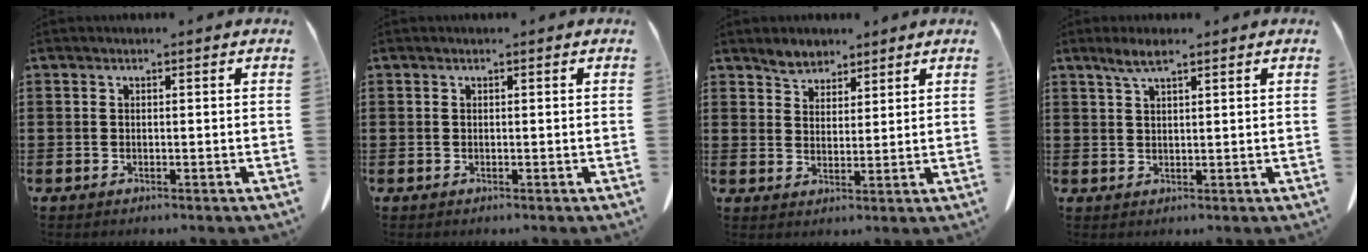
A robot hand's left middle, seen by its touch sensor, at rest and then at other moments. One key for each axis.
{"total": 0.0}
{"total": 3.7, "fx": 3.2, "fy": 1.9, "fz": 0.5, "tx": -0.021, "ty": 0.000, "tz": 0.063}
{"total": 3.1, "fx": 2.2, "fy": 0.4, "fz": 2.2, "tx": -0.048, "ty": 0.000, "tz": 0.039}